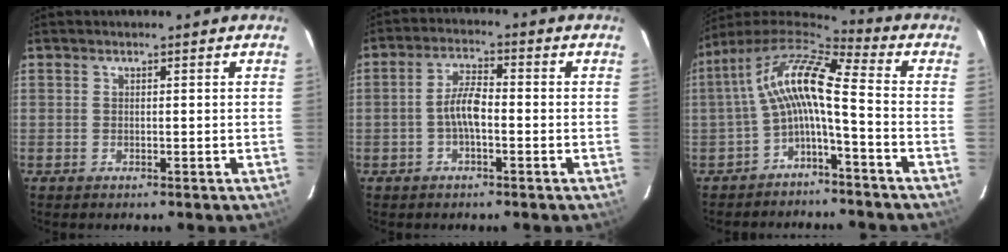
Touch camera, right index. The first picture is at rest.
{"total": 5.0, "force": [-1.3, 1.7, 4.5], "torque": [-0.092, 0.012, -0.027]}
{"total": 10.9, "force": [-1.4, 1.8, 10.7], "torque": [-0.217, 0.022, -0.034]}